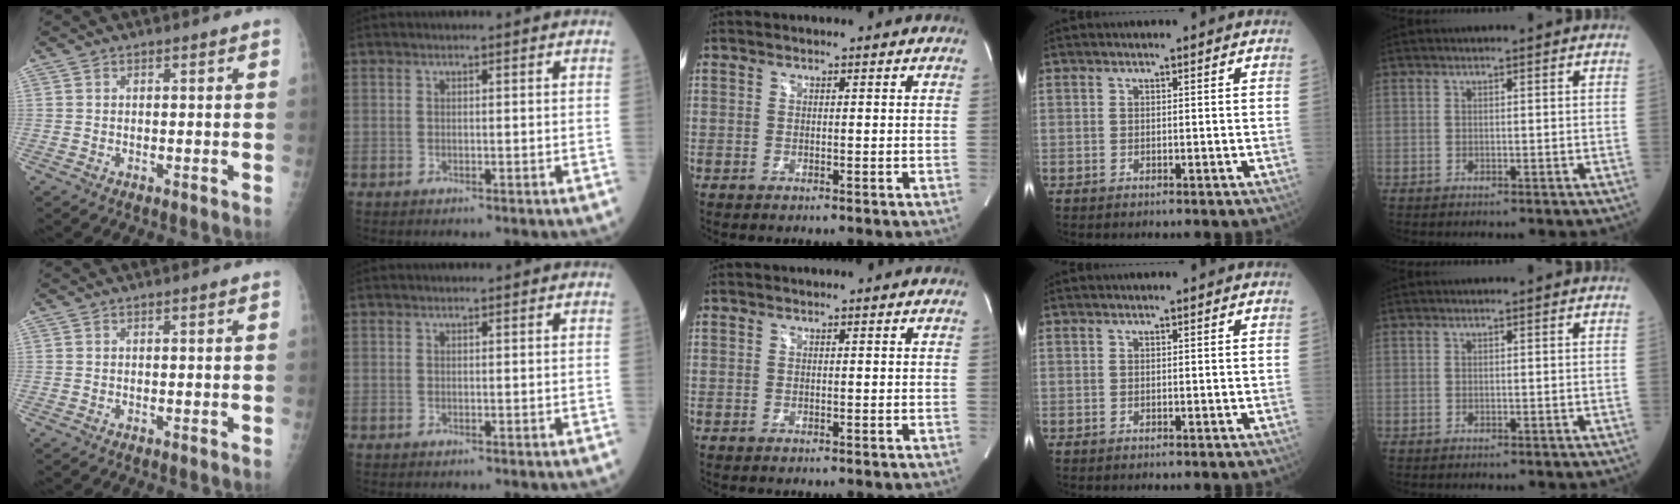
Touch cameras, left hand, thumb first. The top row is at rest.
{}